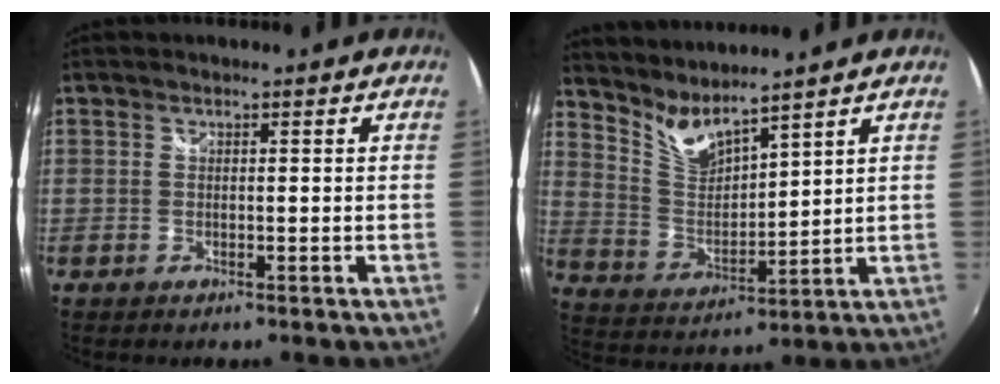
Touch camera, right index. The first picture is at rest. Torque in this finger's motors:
{"motor_torque": [-0.11, 0.53, 0.06, 0.00]}